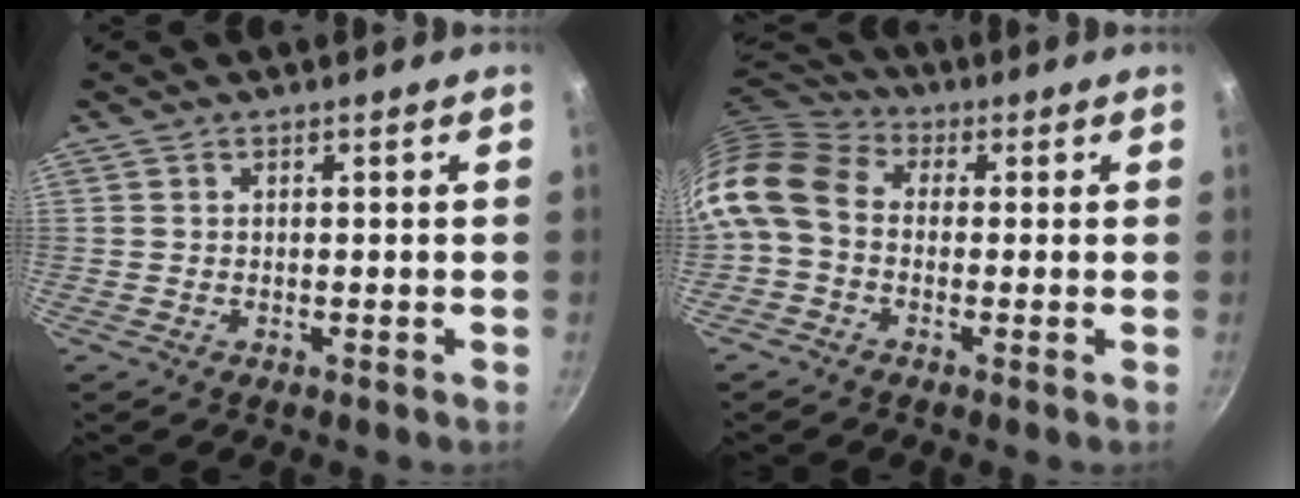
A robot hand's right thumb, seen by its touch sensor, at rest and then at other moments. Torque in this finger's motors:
{"motor_torque": [1.41, 3.60, 1.56, -0.59, 0.25]}